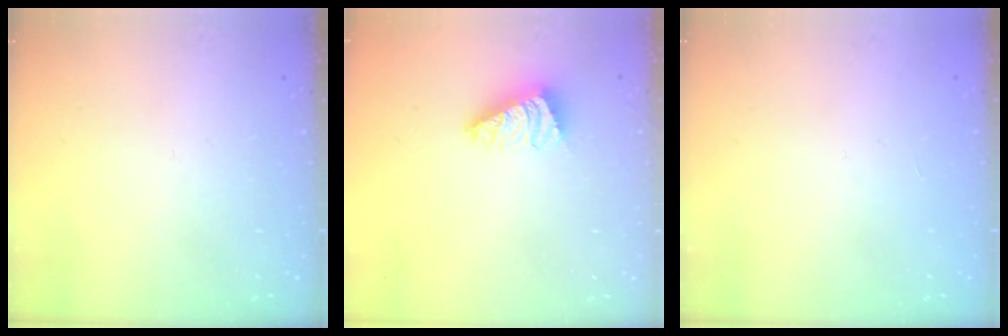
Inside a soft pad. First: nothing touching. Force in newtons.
{"total": 2.1, "press": 2.1, "slide": 0.5}
{"total": 0.0}